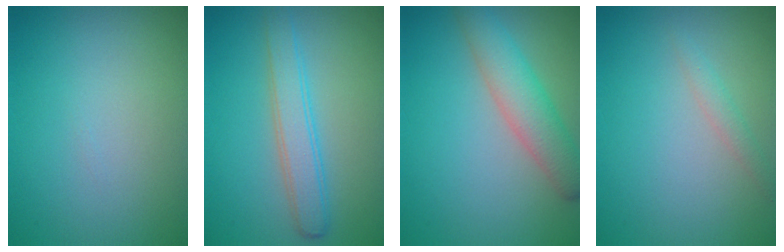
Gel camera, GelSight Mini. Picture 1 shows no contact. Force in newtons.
{"total": 3.2, "press": 3.2, "slide": 0.1}
{"total": 4.4, "press": 4.4, "slide": 0.4}
{"total": 1.2, "press": 1.2, "slide": 0.0}